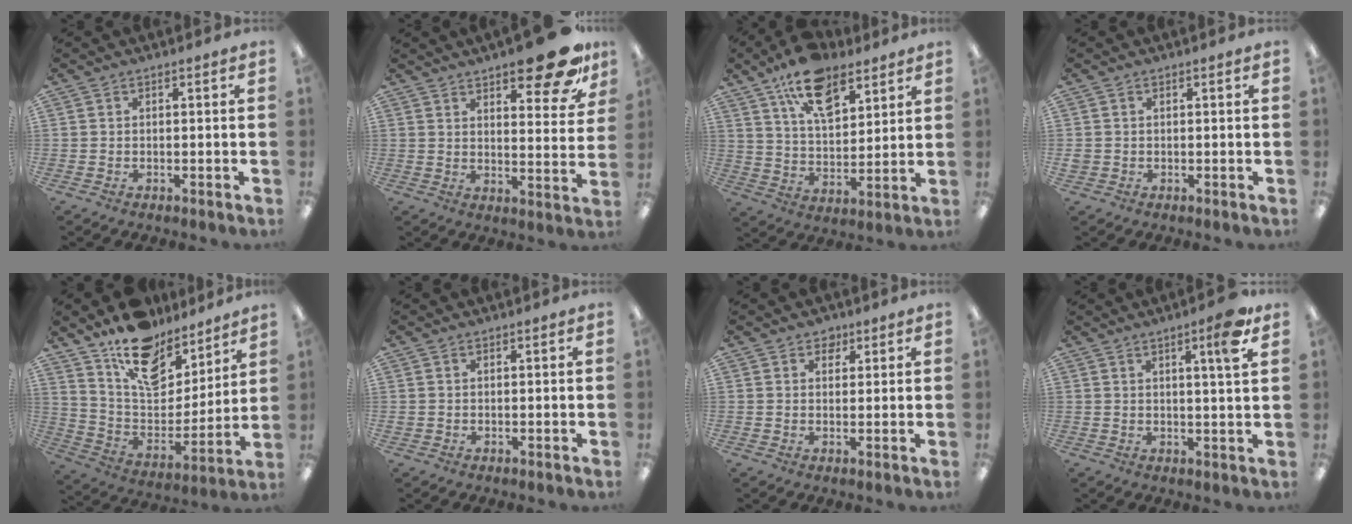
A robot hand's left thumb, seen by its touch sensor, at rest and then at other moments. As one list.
[{"total": 14.6, "force": [10.8, 4.1, 8.9], "torque": [-0.105, -0.071, 0.174]}, {"total": 15.1, "force": [9.8, 7.7, 8.5], "torque": [-0.140, -0.040, 0.176]}, {"total": 1.2, "force": [0.1, 1.2, 0.3], "torque": [-0.007, 0.004, 0.000]}, {"total": 16.8, "force": [12.3, 9.0, 7.0], "torque": [-0.119, -0.091, 0.221]}, {"total": 0.6, "force": [0.3, 0.5, 0.1], "torque": [-0.002, 0.004, 0.004]}, {"total": 2.8, "force": [1.9, 1.9, 0.7], "torque": [-0.002, -0.002, 0.033]}, {"total": 6.3, "force": [3.7, 0.5, 5.1], "torque": [-0.076, -0.011, 0.054]}]